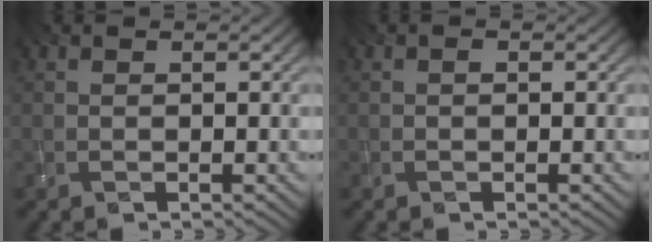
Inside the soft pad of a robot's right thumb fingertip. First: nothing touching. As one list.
[{"total": 0.6, "force": [-0.5, 0.3, 0.3], "torque": [0.001, -0.002, -0.009]}]